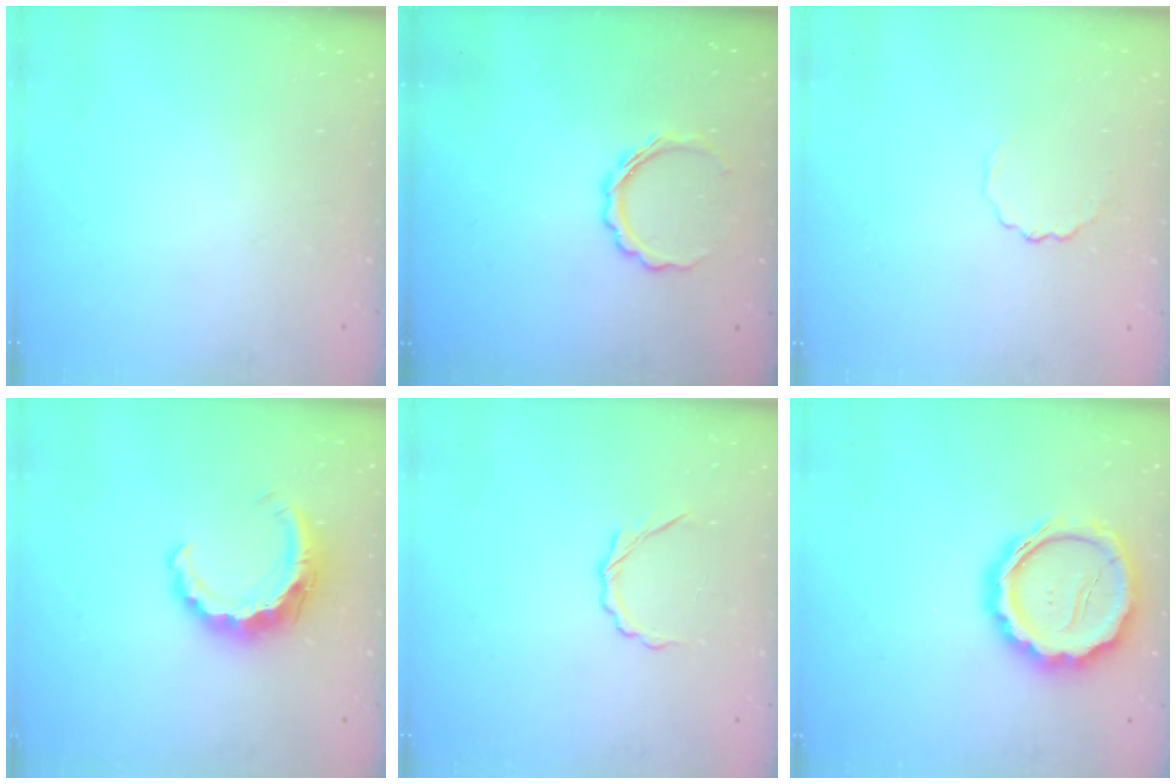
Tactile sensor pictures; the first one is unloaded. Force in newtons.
{"total": 6.4, "press": 6.3, "slide": 0.9}
{"total": 2.8, "press": 2.5, "slide": 1.1}
{"total": 10.1, "press": 10.0, "slide": 1.5}
{"total": 3.9, "press": 3.7, "slide": 1.3}
{"total": 16.3, "press": 15.9, "slide": 3.5}